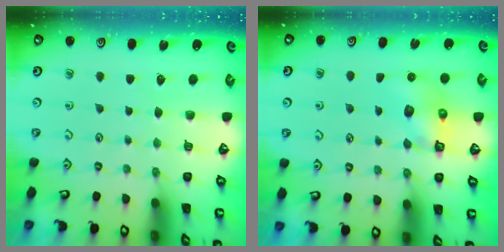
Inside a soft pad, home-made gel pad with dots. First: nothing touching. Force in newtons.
{"total": 6.3, "press": 6.2, "slide": 0.6}